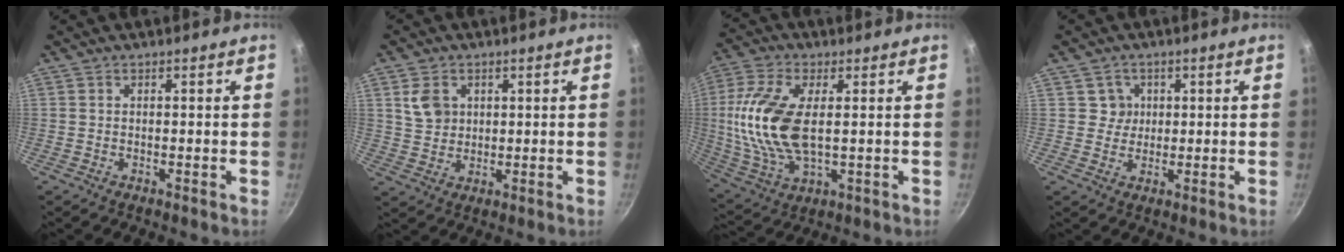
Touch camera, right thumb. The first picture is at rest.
{"total": 5.7, "force": [1.9, 4.6, 2.8], "torque": [-0.031, -0.003, 0.040]}
{"total": 16.7, "force": [1.7, 8.3, 14.4], "torque": [-0.295, -0.002, 0.031]}
{"total": 3.4, "force": [0.9, 3.3, 0.4], "torque": [0.022, 0.002, 0.009]}